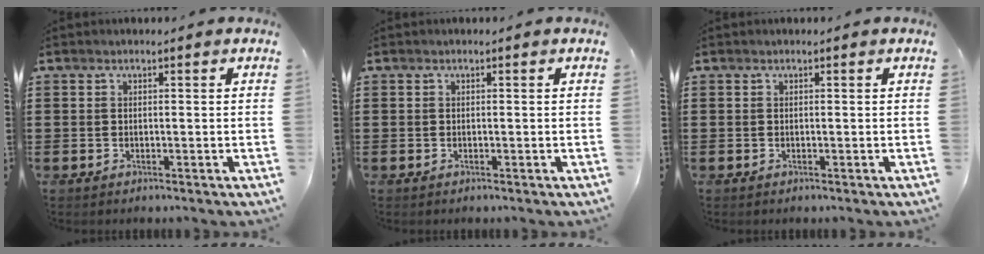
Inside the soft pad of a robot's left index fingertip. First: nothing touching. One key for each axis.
{"total": 0.0}
{"total": 0.0}